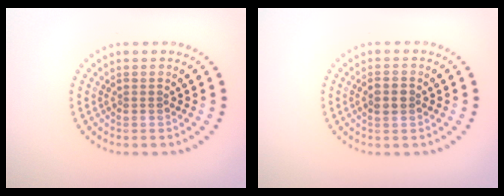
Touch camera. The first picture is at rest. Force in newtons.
{"total": 1.8, "press": 1.8, "slide": 0.1}